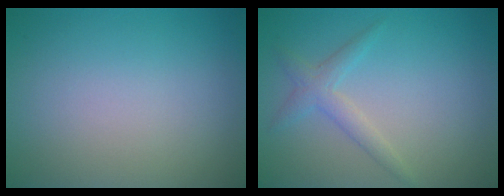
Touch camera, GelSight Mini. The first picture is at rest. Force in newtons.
{"total": 2.0, "press": 2.0, "slide": 0.1}